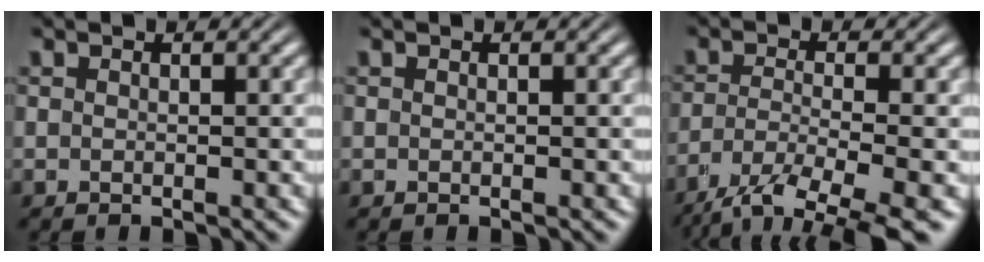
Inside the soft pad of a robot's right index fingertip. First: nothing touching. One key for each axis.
{"total": 0.0}
{"total": 7.5, "fx": -3.9, "fy": 3.4, "fz": 5.4, "tx": -0.103, "ty": -0.035, "tz": -0.046}